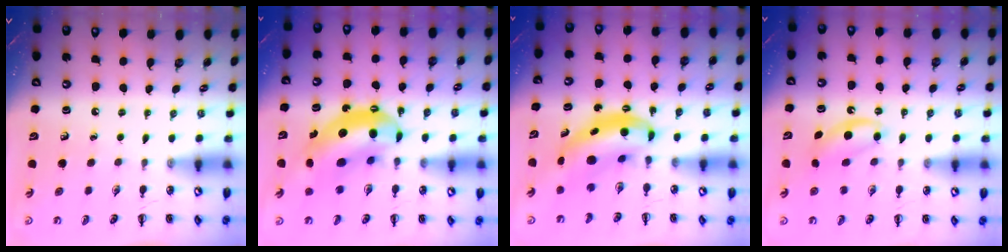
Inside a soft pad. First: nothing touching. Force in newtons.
{"total": 13.7, "press": 13.1, "slide": 3.9}
{"total": 6.3, "press": 6.2, "slide": 1.1}
{"total": 5.1, "press": 5.0, "slide": 1.1}